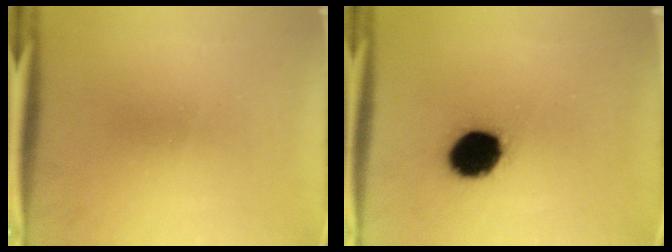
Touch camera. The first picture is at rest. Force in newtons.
{"total": 14.0}